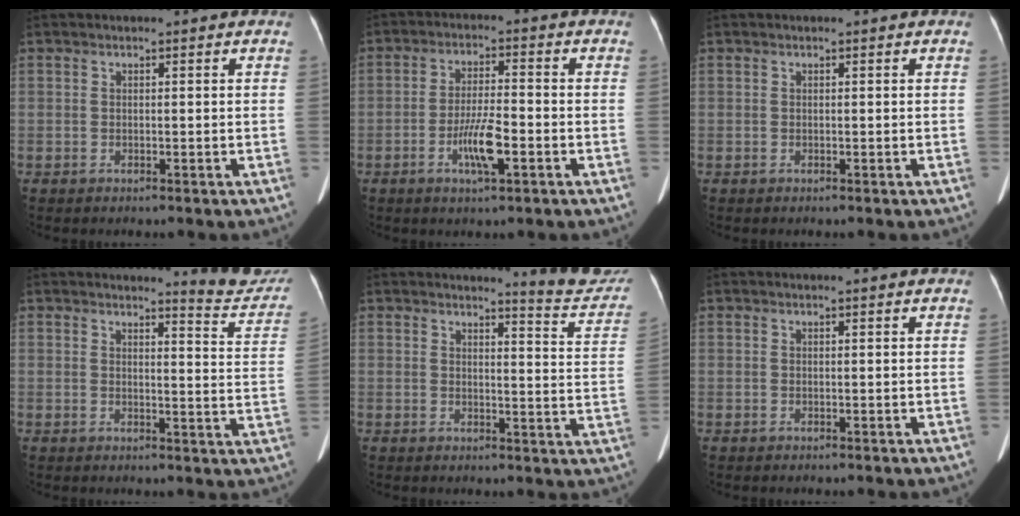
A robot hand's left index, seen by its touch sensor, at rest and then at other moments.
{"total": 6.4, "force": [-2.7, 1.0, 5.7], "torque": [-0.112, -0.004, -0.046]}
{"total": 0.0}
{"total": 8.7, "force": [8.6, 0.1, 1.1], "torque": [-0.002, -0.061, 0.082]}
{"total": 9.4, "force": [9.2, 0.0, 1.6], "torque": [-0.009, -0.063, 0.090]}
{"total": 1.6, "force": [1.5, 0.0, 0.7], "torque": [-0.012, 0.010, 0.017]}